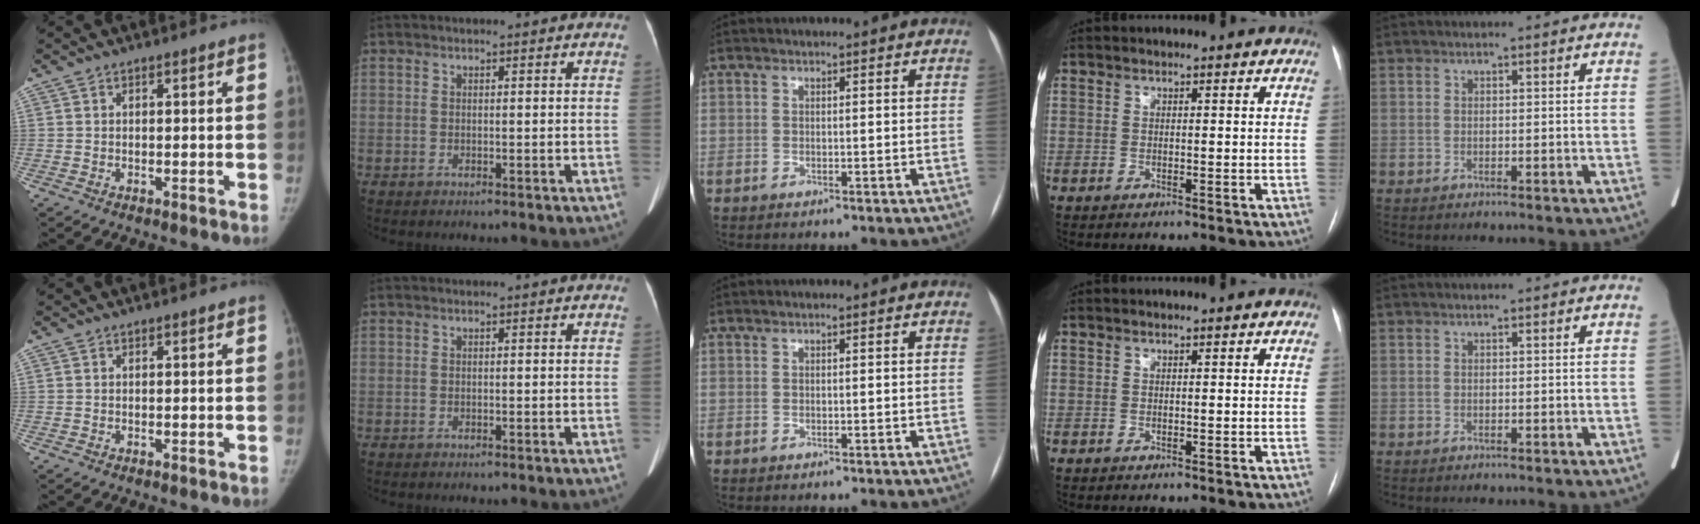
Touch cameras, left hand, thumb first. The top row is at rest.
{}